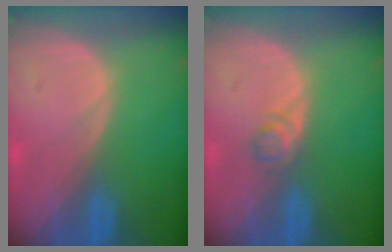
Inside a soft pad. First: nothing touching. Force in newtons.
{"total": 1.9, "press": 1.8, "slide": 0.2}